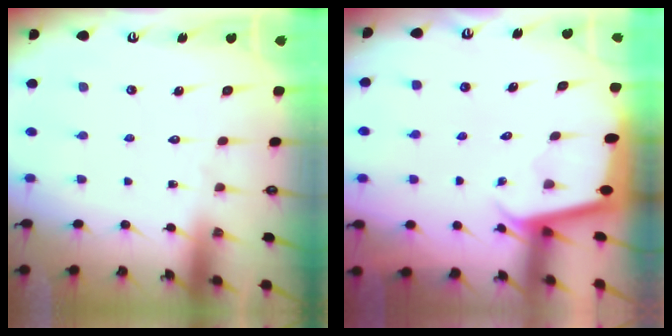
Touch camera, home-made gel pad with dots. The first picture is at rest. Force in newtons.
{"total": 1.9, "press": 1.9, "slide": 0.1}